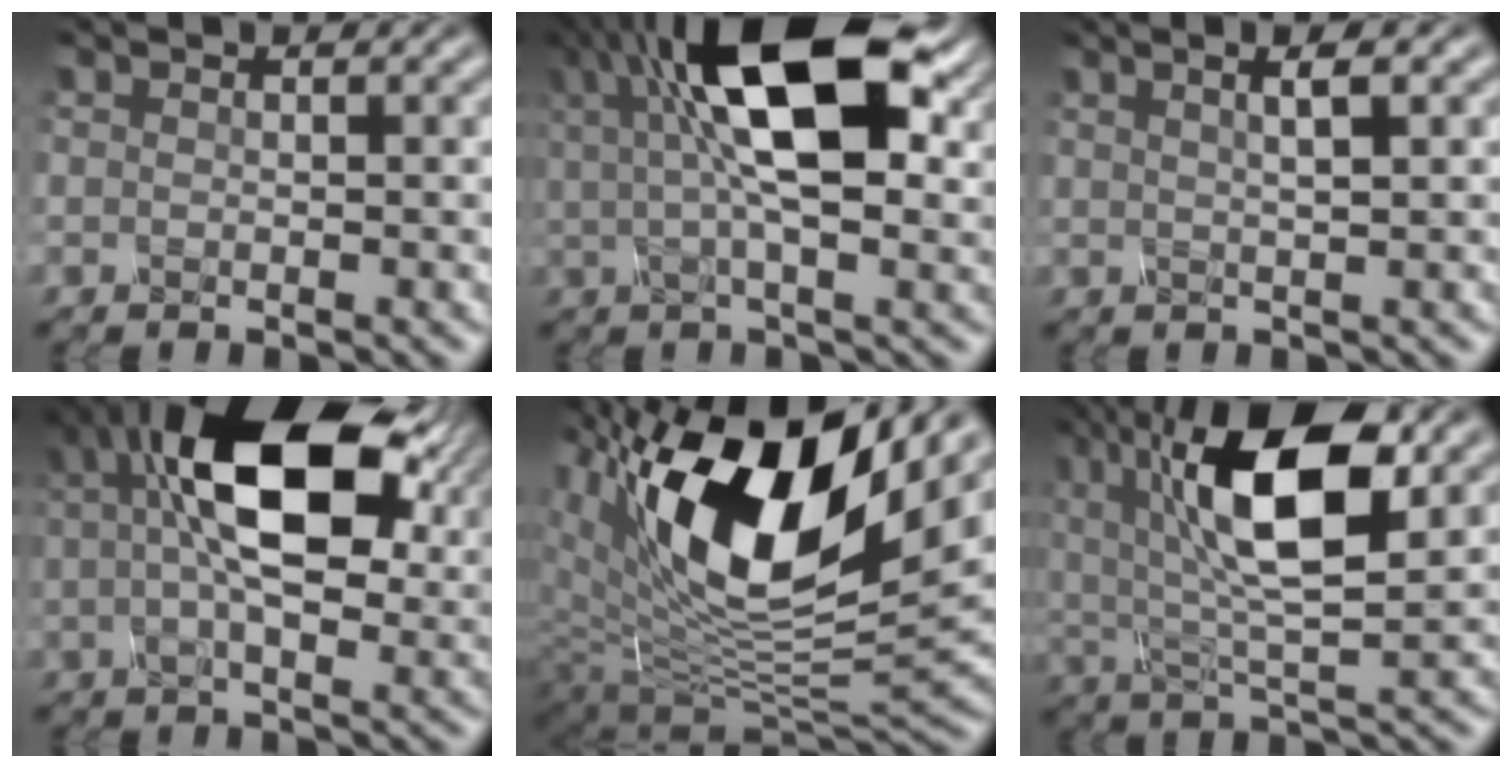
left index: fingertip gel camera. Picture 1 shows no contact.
{"total": 12.8, "force": [3.9, 4.8, 11.2], "torque": [-0.180, 0.011, 0.054]}
{"total": 3.6, "force": [1.5, 1.4, 3.0], "torque": [-0.019, 0.012, -0.002]}
{"total": 12.3, "force": [3.2, 5.8, 10.4], "torque": [-0.171, 0.019, 0.040]}
{"total": 16.3, "force": [6.8, 7.3, 12.9], "torque": [-0.234, 0.010, 0.117]}
{"total": 12.0, "force": [3.8, 4.4, 10.5], "torque": [-0.182, 0.012, 0.059]}